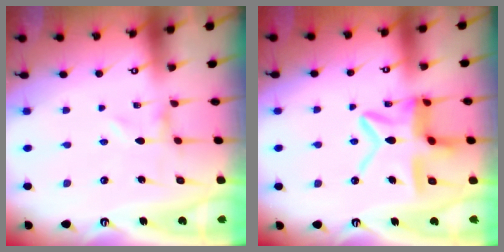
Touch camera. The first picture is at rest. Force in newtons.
{"total": 15.3, "press": 15.2, "slide": 1.5}